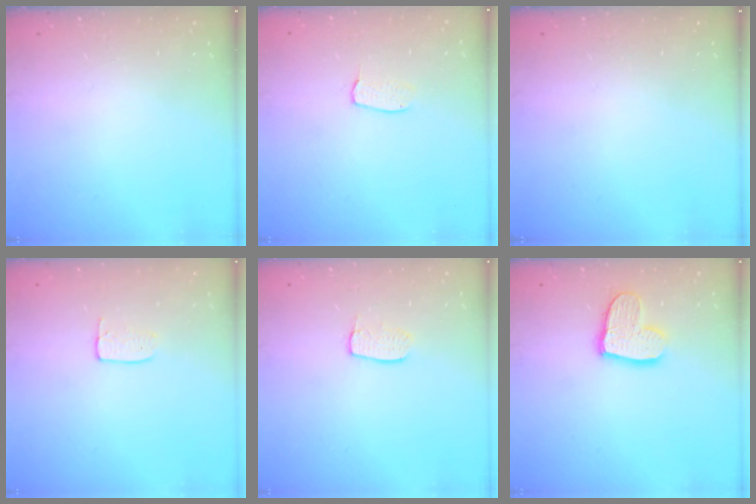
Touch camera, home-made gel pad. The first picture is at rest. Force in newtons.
{"total": 4.0, "press": 4.0, "slide": 0.2}
{"total": 0.0}
{"total": 3.5, "press": 3.5, "slide": 0.2}
{"total": 6.8, "press": 6.8, "slide": 0.4}
{"total": 12.2, "press": 12.2, "slide": 1.0}